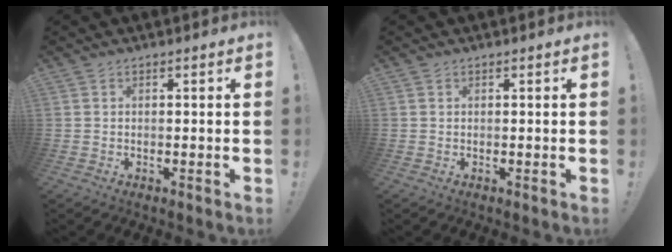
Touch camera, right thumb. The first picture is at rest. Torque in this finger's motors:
{"motor_torque": [-0.17, -0.01, -0.39, 0.27, -0.02]}